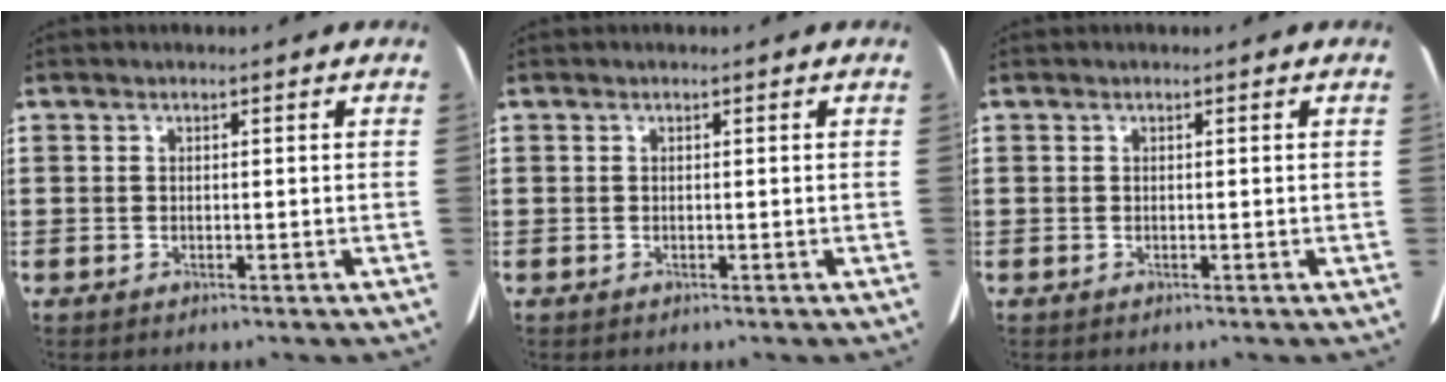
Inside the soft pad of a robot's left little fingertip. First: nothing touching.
{"total": 0.0}
{"total": 0.0}